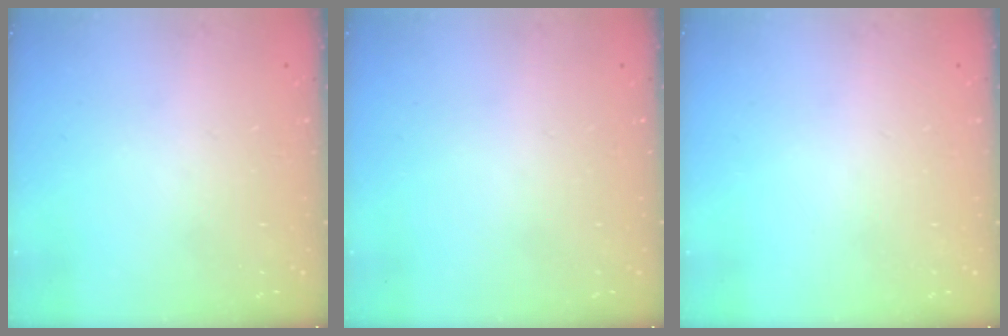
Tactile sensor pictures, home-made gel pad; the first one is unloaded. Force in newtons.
{"total": 0.0}
{"total": 0.0}